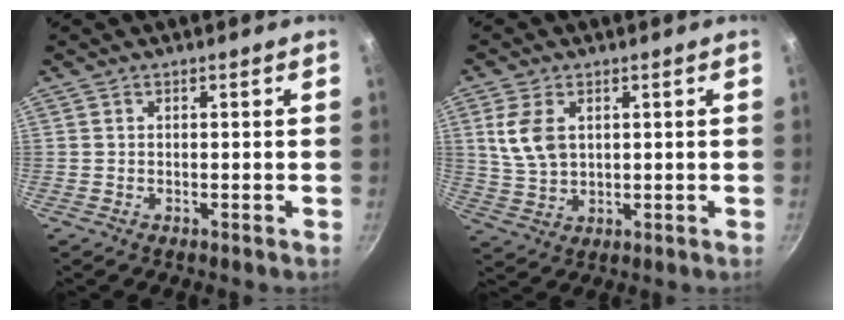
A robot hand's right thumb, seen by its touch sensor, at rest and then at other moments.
{"total": 7.2, "force": [2.1, 4.6, 5.1], "torque": [-0.097, -0.011, 0.047]}